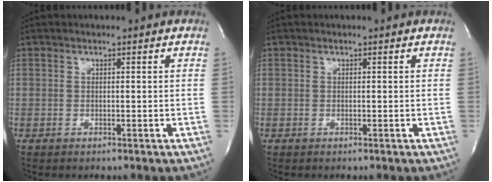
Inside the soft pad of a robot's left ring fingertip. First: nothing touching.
{"total": 0.0}